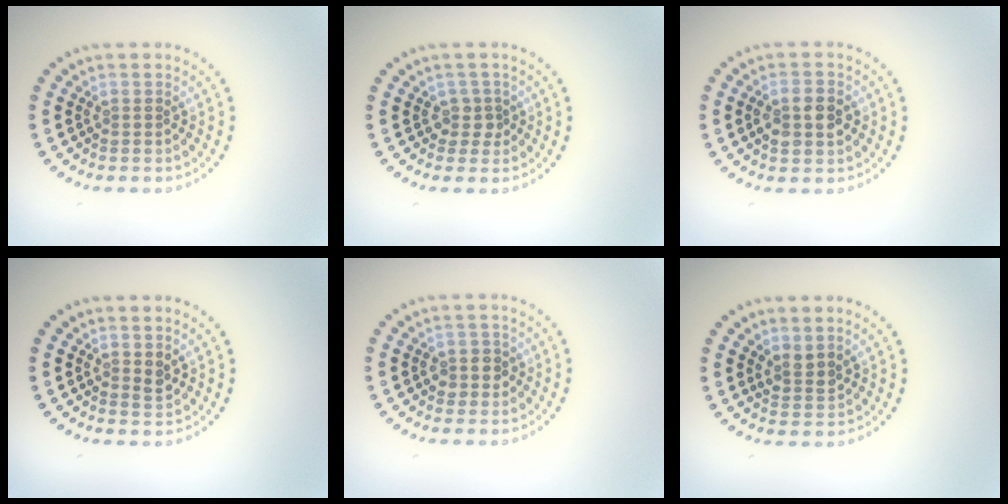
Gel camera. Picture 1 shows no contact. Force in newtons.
{"total": 1.5, "press": 1.2, "slide": 0.9}
{"total": 2.8, "press": 2.8, "slide": 0.1}
{"total": 1.0, "press": 0.9, "slide": 0.4}
{"total": 1.7, "press": 1.5, "slide": 0.9}
{"total": 1.7, "press": 1.2, "slide": 1.1}